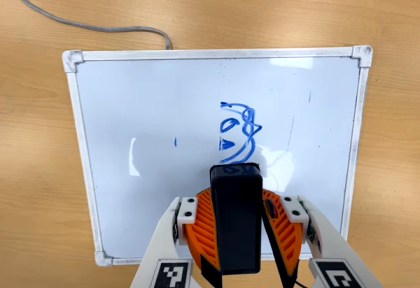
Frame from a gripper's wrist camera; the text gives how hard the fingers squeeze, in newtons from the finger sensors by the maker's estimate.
{"total": 8.1, "left": 9.1, "right": 7.2}